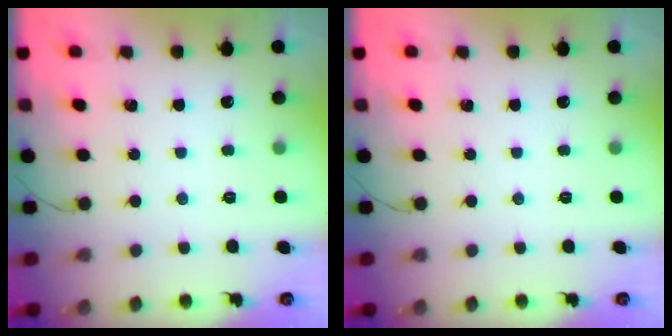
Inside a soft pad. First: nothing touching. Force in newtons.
{"total": 0.0}